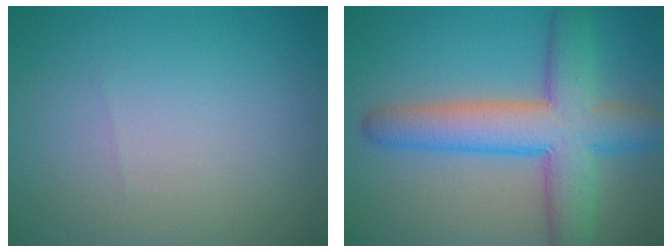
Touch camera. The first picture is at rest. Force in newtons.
{"total": 8.4, "press": 8.4, "slide": 0.2}